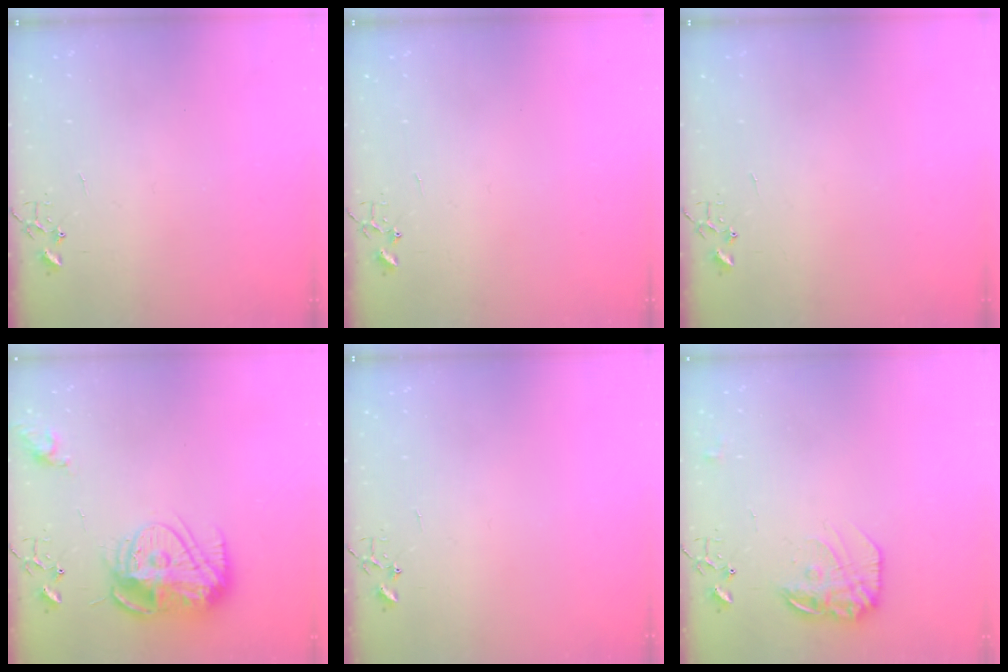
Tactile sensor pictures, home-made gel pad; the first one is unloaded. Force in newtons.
{"total": 0.0}
{"total": 0.0}
{"total": 15.7, "press": 15.7, "slide": 1.0}
{"total": 0.0}
{"total": 13.6, "press": 13.6, "slide": 0.7}